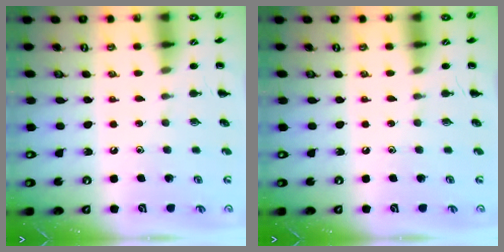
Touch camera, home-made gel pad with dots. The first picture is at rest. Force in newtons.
{"total": 0.0}